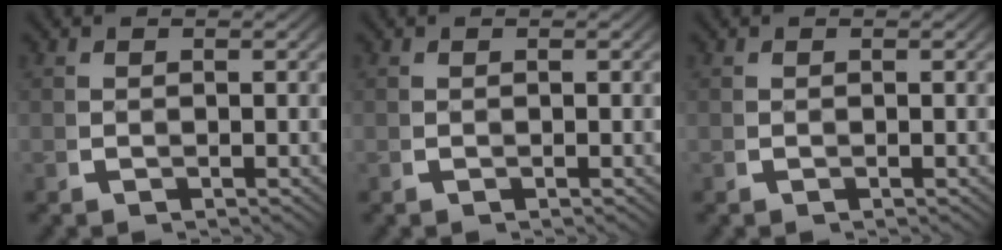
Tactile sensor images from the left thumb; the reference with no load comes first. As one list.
[{"total": 0.0}, {"total": 0.0}]